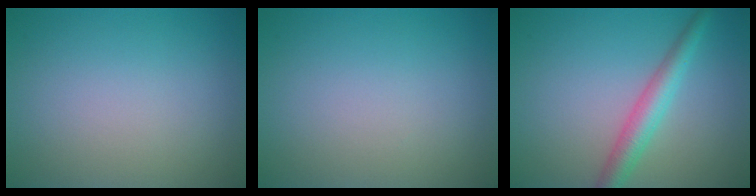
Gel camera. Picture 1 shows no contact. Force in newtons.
{"total": 0.0}
{"total": 3.3, "press": 3.3, "slide": 0.1}